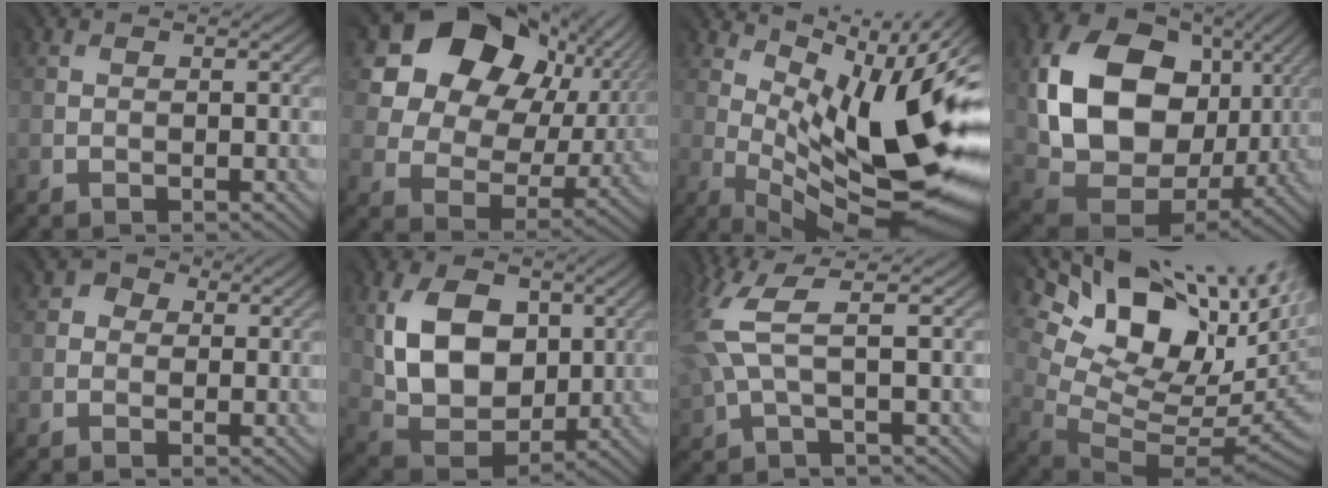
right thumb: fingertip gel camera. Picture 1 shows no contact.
{"total": 15.7, "force": [6.6, 11.4, 8.4], "torque": [-0.153, 0.016, 0.119]}
{"total": 16.9, "force": [1.8, 6.0, 15.7], "torque": [-0.228, 0.005, 0.043]}
{"total": 16.2, "force": [2.7, 12.7, 9.7], "torque": [-0.207, -0.016, 0.063]}
{"total": 1.9, "force": [0.0, 1.8, 0.5], "torque": [-0.008, 0.001, -0.005]}
{"total": 11.4, "force": [2.8, 8.1, 7.5], "torque": [-0.163, -0.001, 0.053]}
{"total": 6.6, "force": [2.6, 1.6, 5.9], "torque": [-0.145, 0.021, 0.052]}
{"total": 18.1, "force": [7.1, 9.4, 13.8], "torque": [-0.215, 0.027, 0.167]}